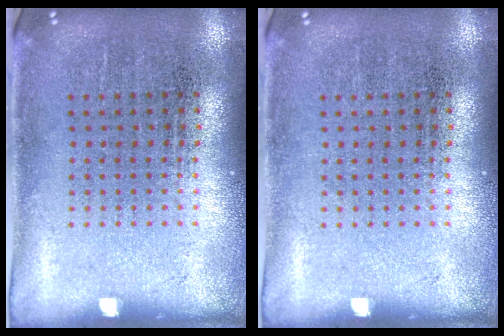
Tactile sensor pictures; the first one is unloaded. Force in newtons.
{"total": 0.0}